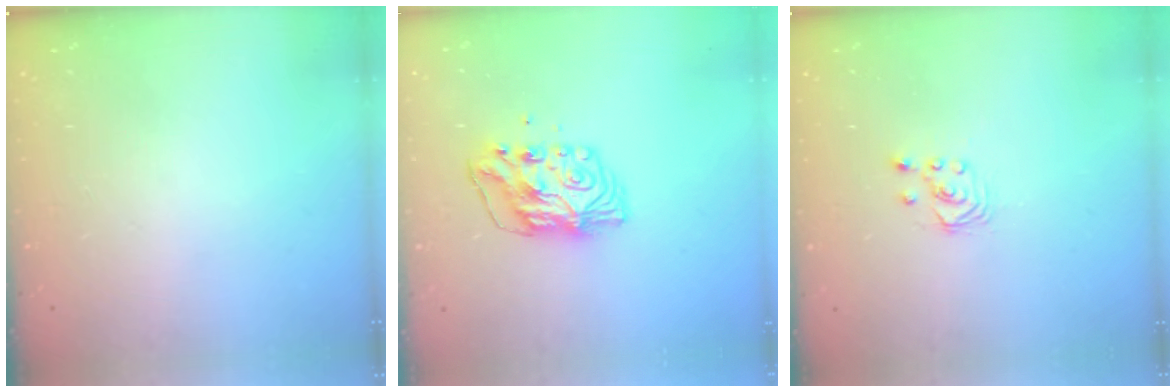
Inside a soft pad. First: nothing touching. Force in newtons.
{"total": 7.0, "press": 7.0, "slide": 0.6}
{"total": 2.1, "press": 2.1, "slide": 0.3}